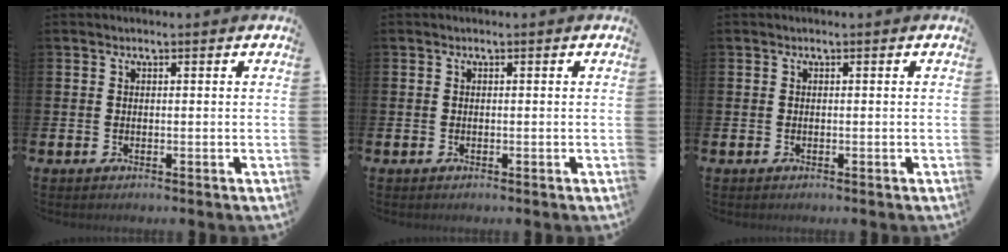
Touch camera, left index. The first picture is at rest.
{"total": 0.0}
{"total": 0.0}